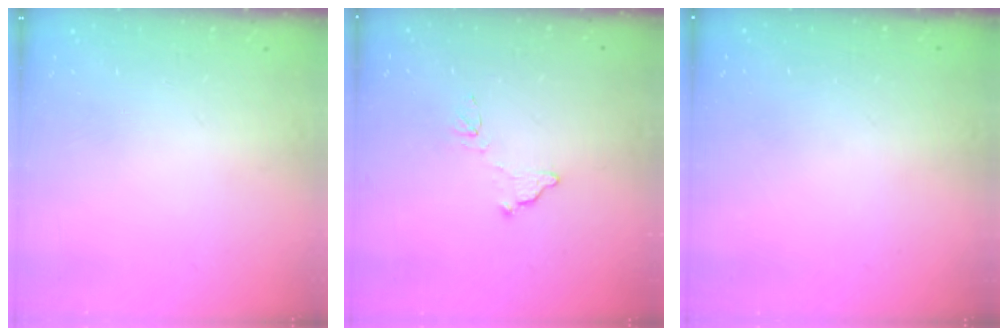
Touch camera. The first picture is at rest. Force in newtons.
{"total": 6.8, "press": 6.8, "slide": 0.2}
{"total": 3.5, "press": 3.5, "slide": 0.1}